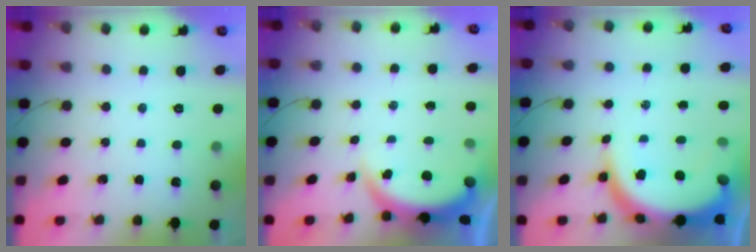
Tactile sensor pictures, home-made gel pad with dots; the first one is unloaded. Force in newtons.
{"total": 3.9, "press": 3.8, "slide": 0.2}
{"total": 14.9, "press": 14.8, "slide": 1.6}